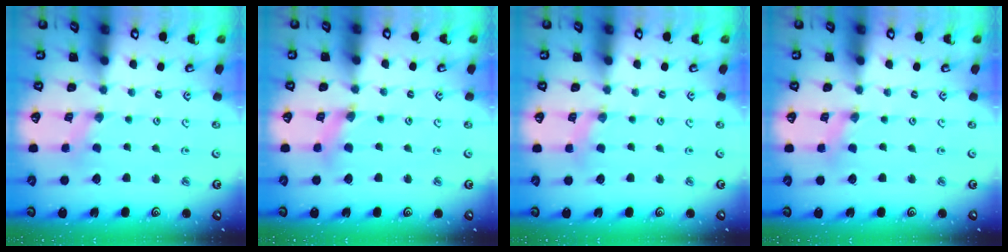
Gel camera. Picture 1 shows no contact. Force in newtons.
{"total": 2.5, "press": 2.4, "slide": 0.3}
{"total": 1.9, "press": 1.8, "slide": 0.4}
{"total": 0.9, "press": 0.9, "slide": 0.1}